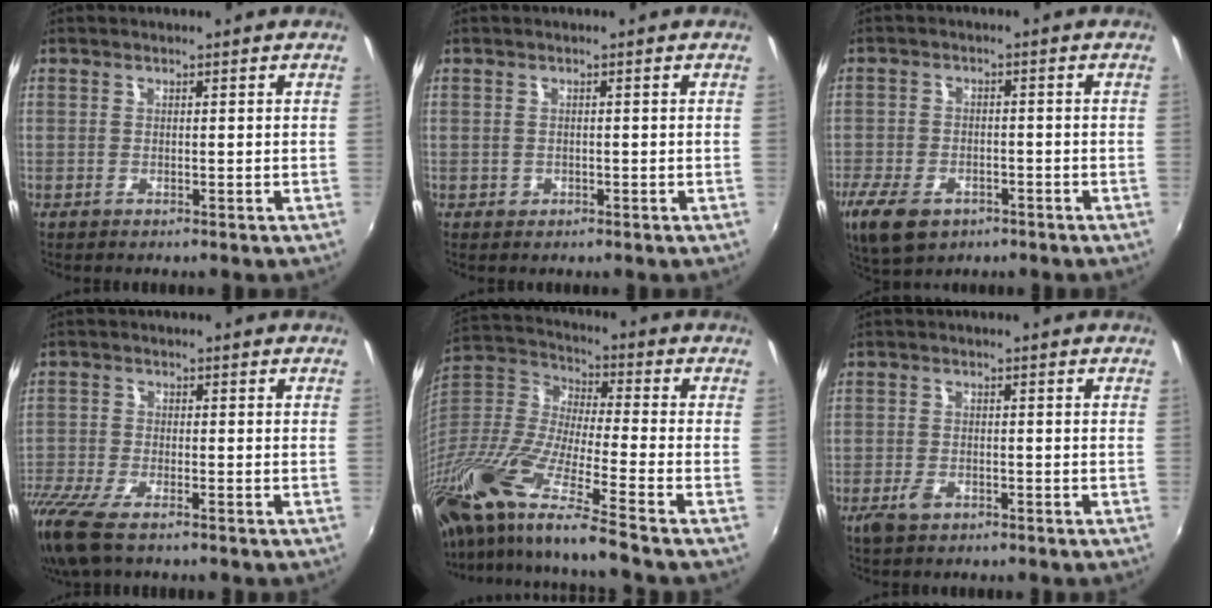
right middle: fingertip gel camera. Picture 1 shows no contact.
{"total": 0.9, "force": [-0.4, 0.8, 0.2], "torque": [-0.001, -0.004, -0.004]}
{"total": 11.0, "force": [-6.5, 6.3, 6.3], "torque": [-0.152, -0.023, -0.111]}
{"total": 10.8, "force": [-7.6, 3.4, 6.9], "torque": [-0.168, -0.047, -0.148]}
{"total": 21.7, "force": [-16.5, -0.2, 14.1], "torque": [-0.259, -0.056, -0.317]}
{"total": 3.5, "force": [-2.1, 1.9, 2.0], "torque": [-0.048, -0.006, -0.039]}